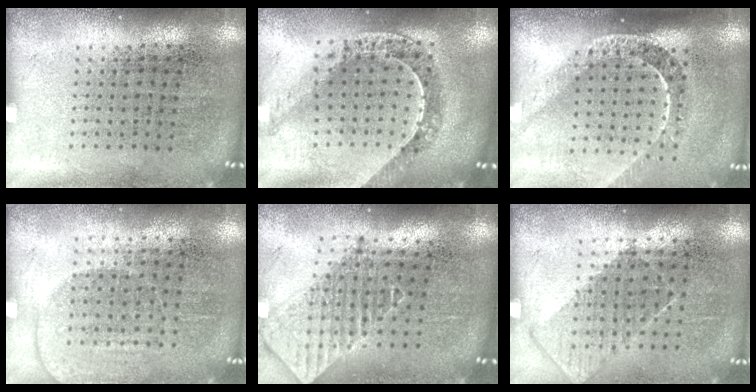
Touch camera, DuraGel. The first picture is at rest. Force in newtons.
{"total": 1.1, "press": 1.1, "slide": 0.3}
{"total": 2.1, "press": 1.6, "slide": 1.3}
{"total": 1.4, "press": 1.2, "slide": 0.7}
{"total": 2.0, "press": 1.6, "slide": 1.2}
{"total": 0.9, "press": 0.7, "slide": 0.5}